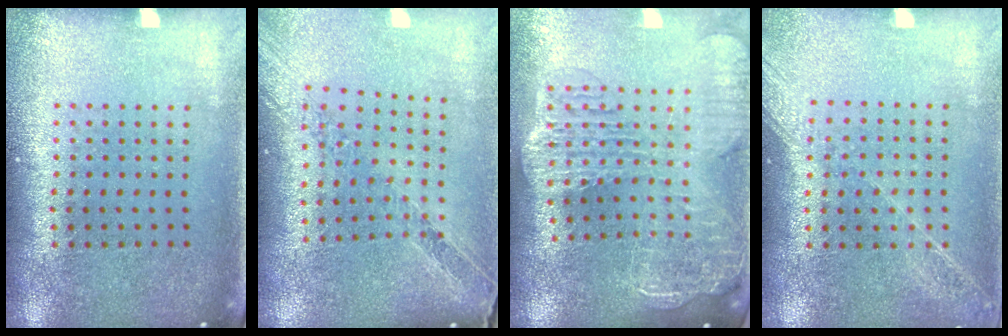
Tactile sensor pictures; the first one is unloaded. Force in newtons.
{"total": 1.1, "press": 1.0, "slide": 0.0}
{"total": 2.9, "press": 2.4, "slide": 1.7}
{"total": 1.3, "press": 1.3, "slide": 0.4}